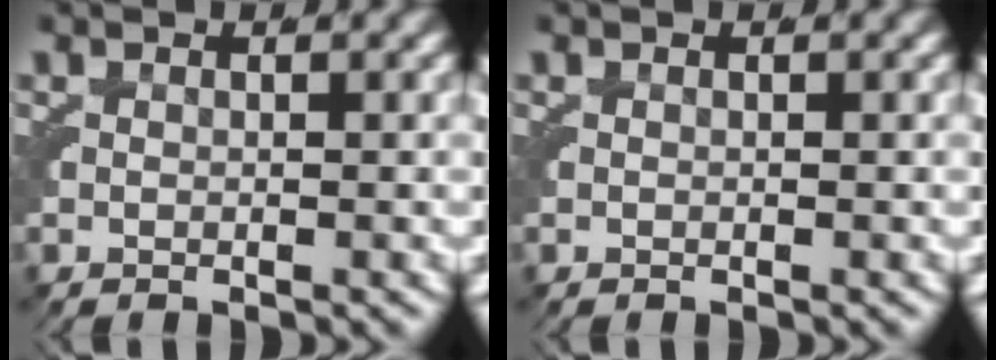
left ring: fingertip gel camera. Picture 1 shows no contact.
{"total": 0.0}